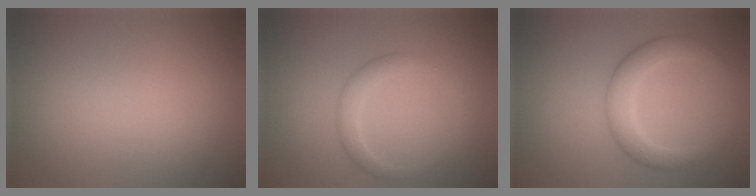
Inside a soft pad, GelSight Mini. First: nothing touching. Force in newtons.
{"total": 2.1, "press": 2.1, "slide": 0.2}
{"total": 3.6, "press": 3.6, "slide": 0.1}